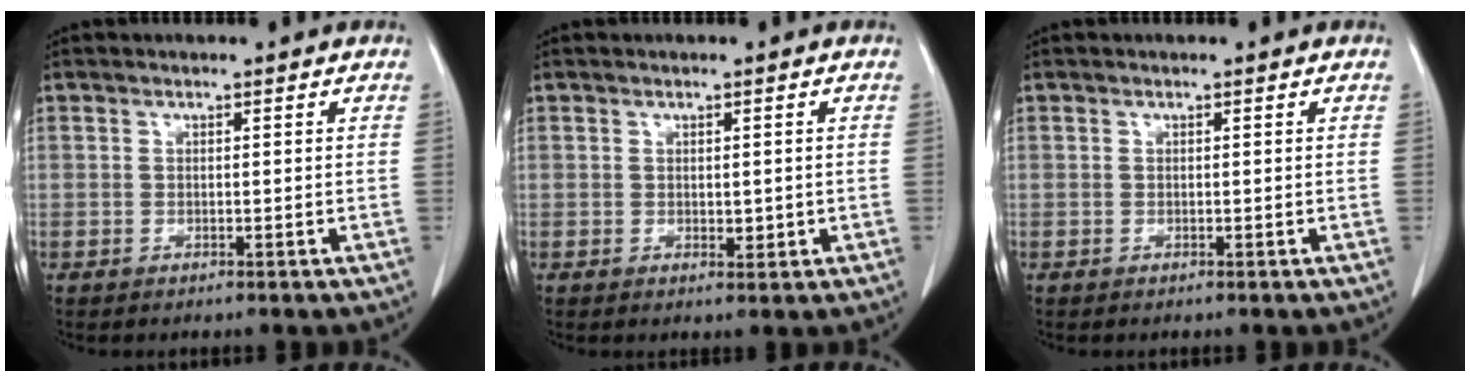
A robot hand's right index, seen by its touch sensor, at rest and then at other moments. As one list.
[{"total": 1.7, "force": [-0.1, 1.0, 1.4], "torque": [-0.019, -0.003, 0.004]}, {"total": 0.0}]